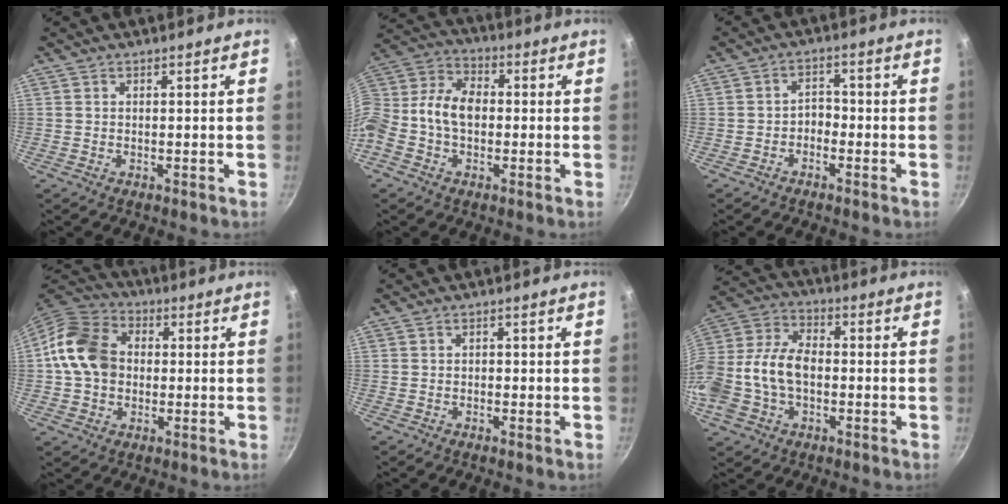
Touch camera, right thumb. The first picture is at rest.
{"total": 13.0, "force": [-0.7, 9.6, 8.7], "torque": [-0.153, 0.041, -0.036]}
{"total": 2.7, "force": [-1.5, 1.7, 1.3], "torque": [-0.008, 0.023, -0.029]}
{"total": 12.6, "force": [0.3, 10.0, 7.7], "torque": [-0.111, 0.020, -0.012]}
{"total": 0.6, "force": [-0.3, 0.5, 0.3], "torque": [-0.005, 0.003, -0.004]}
{"total": 16.4, "force": [-2.5, 11.1, 11.8], "torque": [-0.232, 0.044, -0.056]}